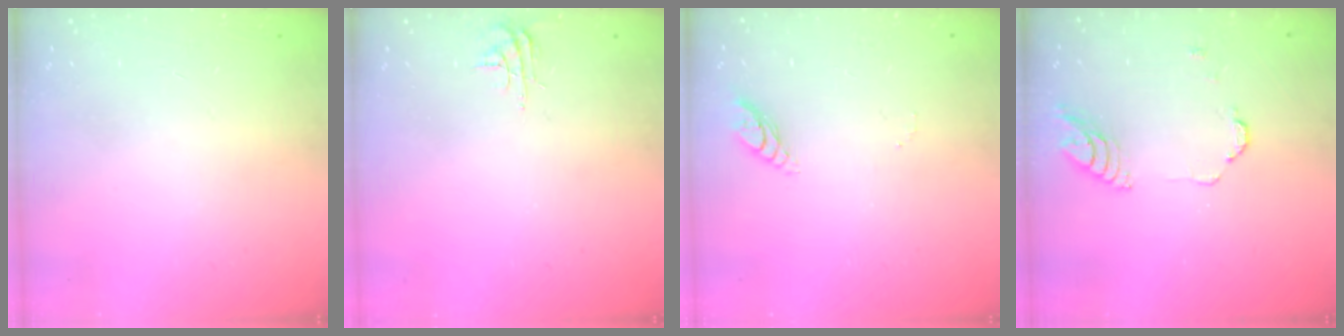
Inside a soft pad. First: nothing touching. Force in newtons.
{"total": 4.7, "press": 4.6, "slide": 0.3}
{"total": 4.6, "press": 4.5, "slide": 0.4}
{"total": 5.3, "press": 5.3, "slide": 0.6}